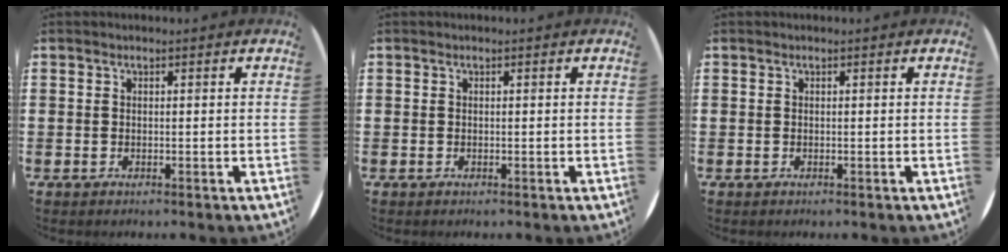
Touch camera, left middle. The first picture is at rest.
{"total": 0.0}
{"total": 0.0}